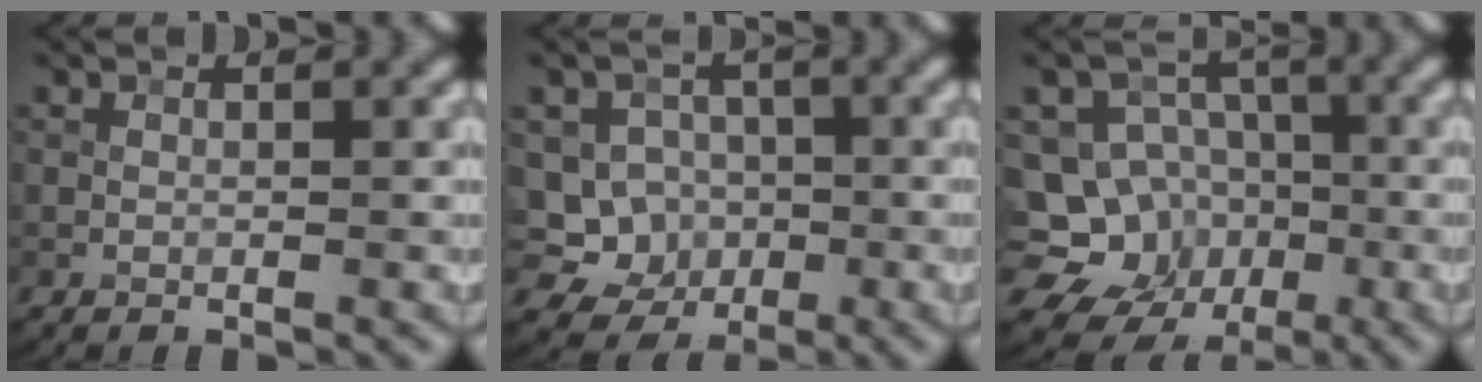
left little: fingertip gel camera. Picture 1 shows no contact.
{"total": 8.0, "force": [-2.2, 7.2, 2.5], "torque": [-0.026, 0.019, -0.064]}
{"total": 12.9, "force": [-4.2, 11.6, 3.9], "torque": [-0.096, 0.000, -0.074]}